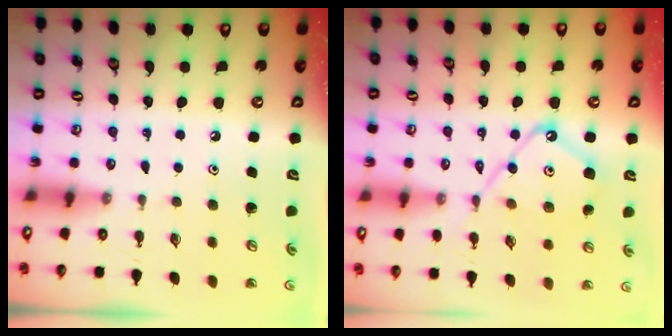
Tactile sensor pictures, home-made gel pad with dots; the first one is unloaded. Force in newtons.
{"total": 11.9, "press": 11.8, "slide": 1.2}